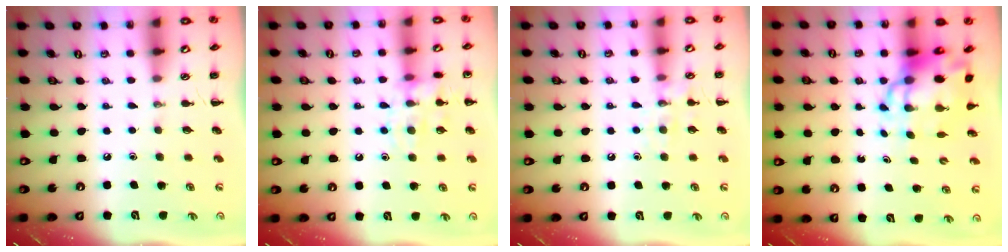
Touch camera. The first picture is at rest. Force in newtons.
{"total": 11.4, "press": 11.4, "slide": 0.5}
{"total": 8.2, "press": 8.1, "slide": 0.8}
{"total": 9.5, "press": 9.1, "slide": 2.8}